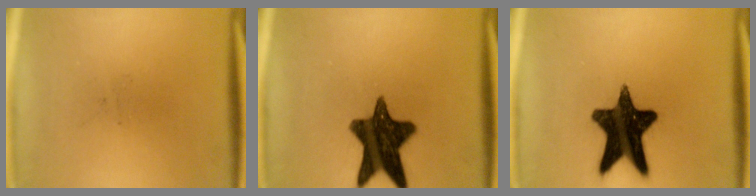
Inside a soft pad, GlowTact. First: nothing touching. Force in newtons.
{"total": 13.7}
{"total": 16.2}